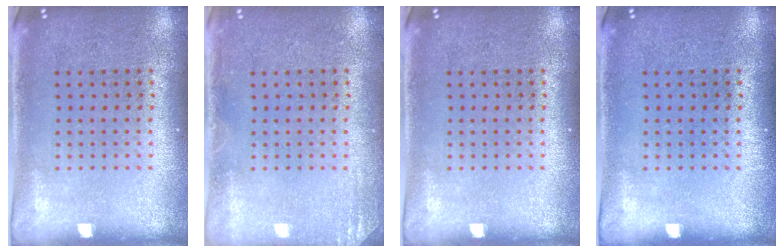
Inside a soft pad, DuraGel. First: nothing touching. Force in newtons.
{"total": 1.5, "press": 1.4, "slide": 0.2}
{"total": 0.0}
{"total": 0.0}